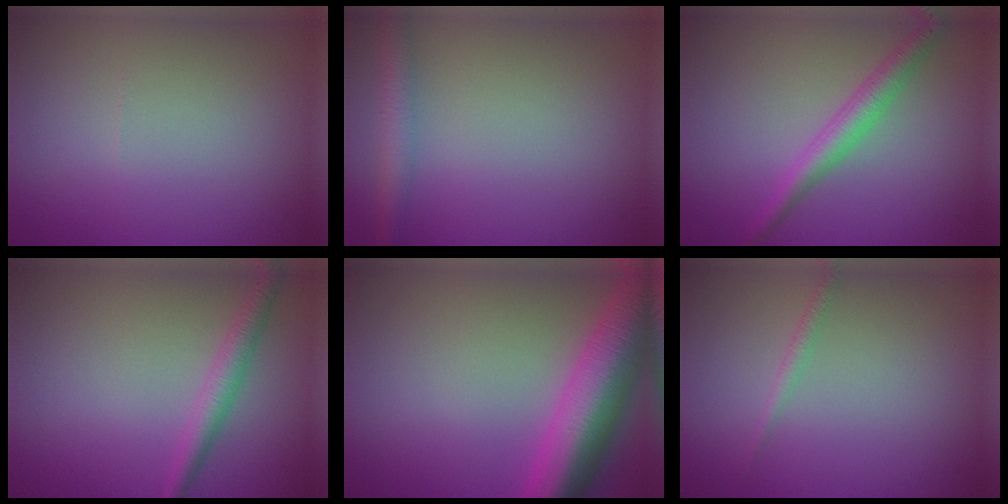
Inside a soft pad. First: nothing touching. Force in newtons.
{"total": 3.0, "press": 3.0, "slide": 0.2}
{"total": 3.0, "press": 3.0, "slide": 0.0}
{"total": 2.4, "press": 2.4, "slide": 0.1}
{"total": 9.2, "press": 9.2, "slide": 0.3}
{"total": 1.0, "press": 1.0, "slide": 0.1}